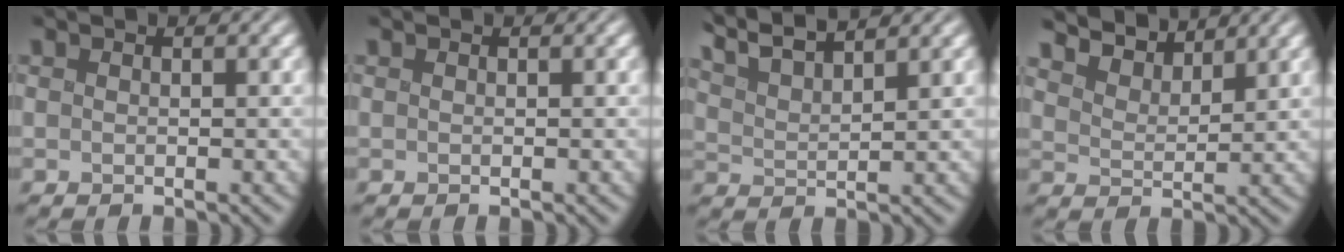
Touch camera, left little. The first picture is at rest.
{"total": 0.0}
{"total": 7.2, "force": [5.9, 1.4, 3.8], "torque": [-0.069, 0.019, 0.069]}
{"total": 4.7, "force": [4.5, 0.6, 1.0], "torque": [-0.030, 0.005, 0.066]}